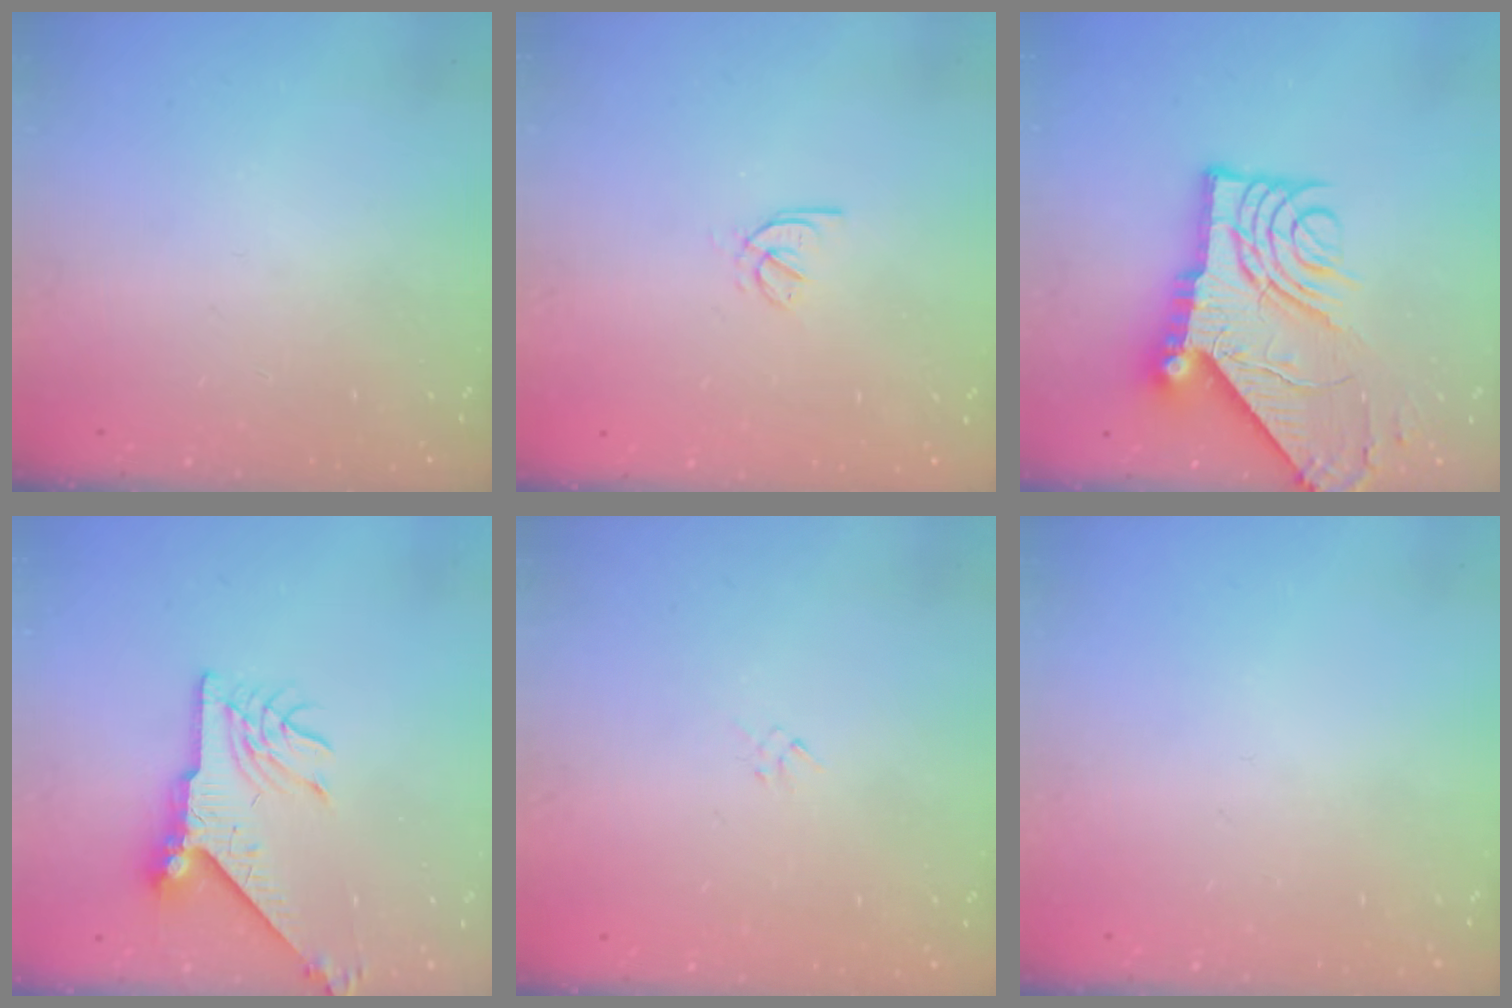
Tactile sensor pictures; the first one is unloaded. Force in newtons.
{"total": 2.9, "press": 2.8, "slide": 0.8}
{"total": 15.2, "press": 15.1, "slide": 1.6}
{"total": 9.9, "press": 9.8, "slide": 1.1}
{"total": 1.3, "press": 1.2, "slide": 0.5}
{"total": 0.0}